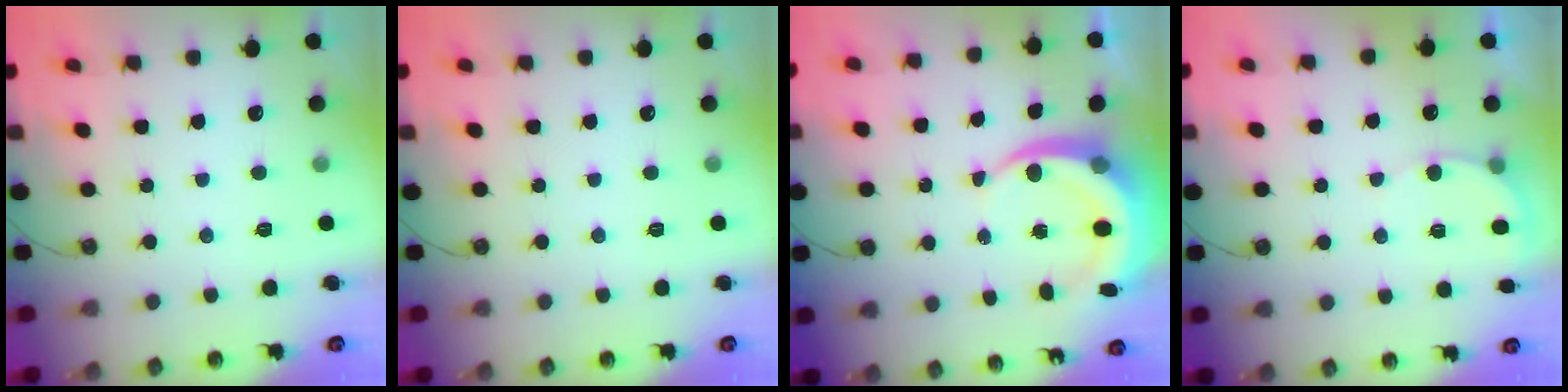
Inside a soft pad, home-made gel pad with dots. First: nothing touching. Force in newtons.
{"total": 0.0}
{"total": 8.4, "press": 8.3, "slide": 1.4}
{"total": 4.4, "press": 4.2, "slide": 1.2}